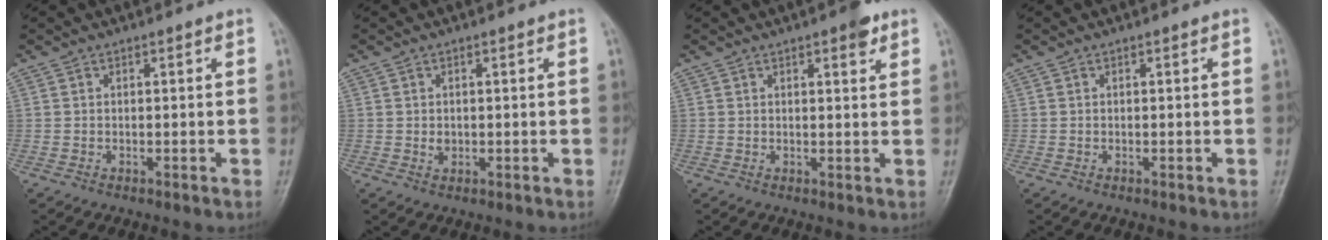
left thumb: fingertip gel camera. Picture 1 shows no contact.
{"total": 1.2, "force": [0.3, 0.9, 0.8], "torque": [-0.009, -0.002, 0.008]}
{"total": 4.9, "force": [3.2, 0.9, 3.6], "torque": [-0.043, -0.017, 0.040]}
{"total": 0.0}